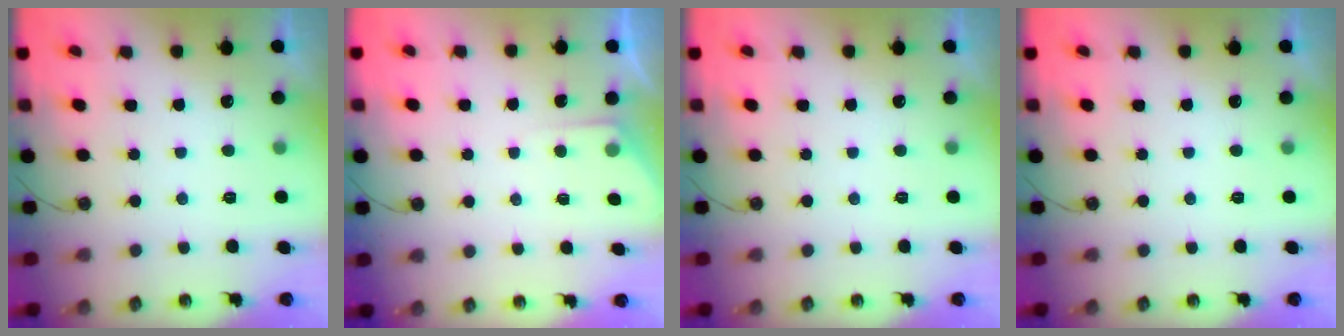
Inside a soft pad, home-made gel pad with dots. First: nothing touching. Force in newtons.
{"total": 3.4, "press": 3.3, "slide": 0.5}
{"total": 0.0}
{"total": 0.0}